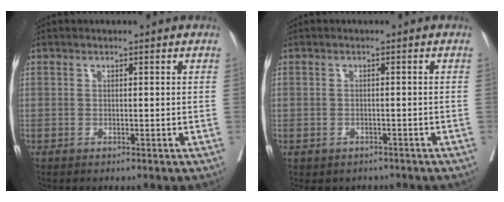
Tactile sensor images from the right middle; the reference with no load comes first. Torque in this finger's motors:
{"motor_torque": [0.49, -0.47, 0.00, 0.02]}